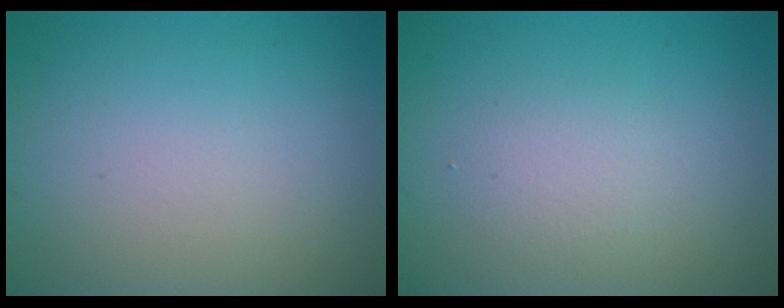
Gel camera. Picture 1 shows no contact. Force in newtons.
{"total": 1.7, "press": 1.7, "slide": 0.2}